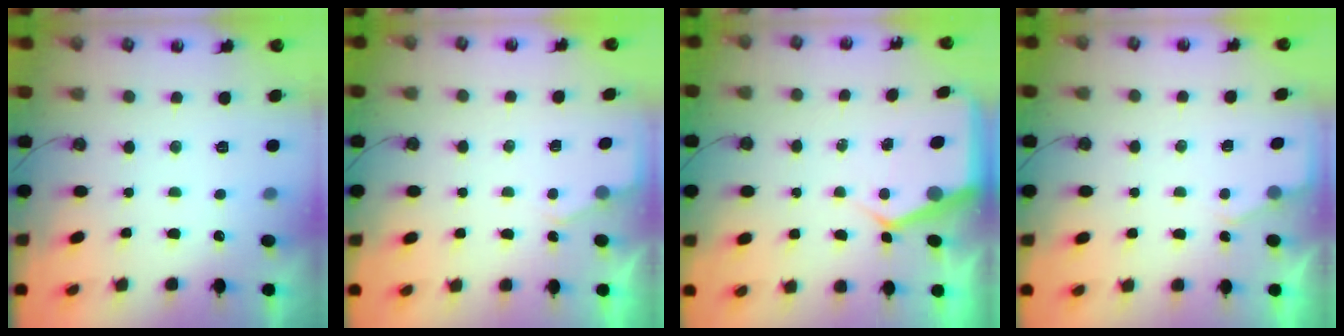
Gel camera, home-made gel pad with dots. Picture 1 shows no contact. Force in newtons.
{"total": 2.8, "press": 2.7, "slide": 0.4}
{"total": 5.3, "press": 5.2, "slide": 0.5}
{"total": 2.8, "press": 2.7, "slide": 0.4}